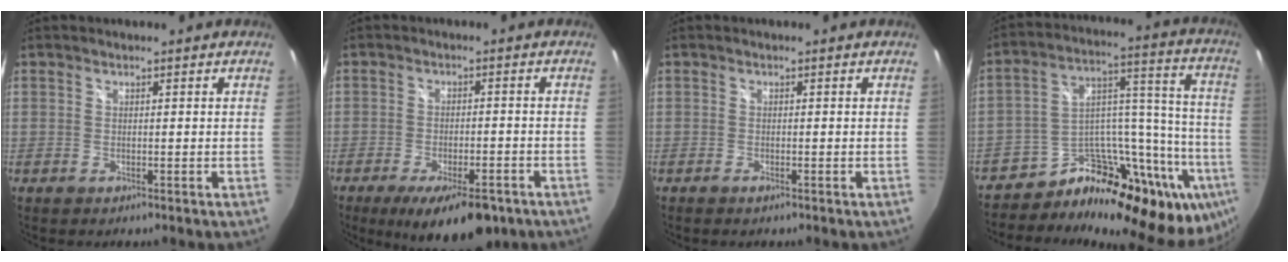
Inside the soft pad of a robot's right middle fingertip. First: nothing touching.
{"total": 13.0, "force": [-8.7, 4.5, 8.5], "torque": [-0.151, -0.026, -0.125]}
{"total": 0.9, "force": [-0.7, 0.1, 0.5], "torque": [-0.009, 0.000, -0.013]}
{"total": 23.8, "force": [-15.8, 11.6, 13.5], "torque": [-0.155, 0.043, -0.242]}